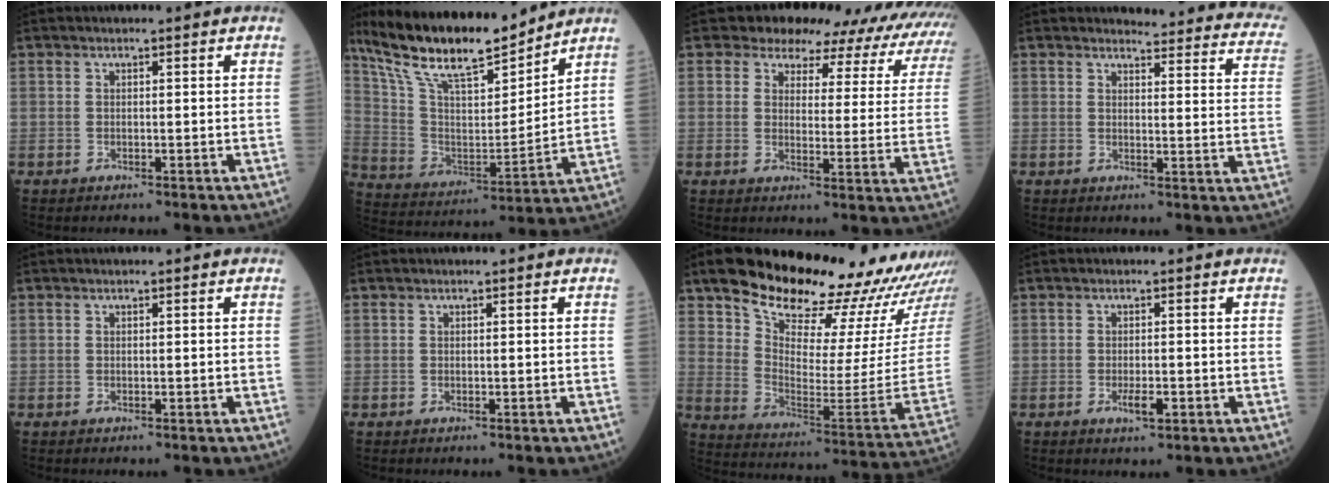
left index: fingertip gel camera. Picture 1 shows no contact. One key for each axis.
{"total": 18.9, "fx": 15.6, "fy": 3.5, "fz": 10.0, "tx": -0.186, "ty": 0.006, "tz": 0.288}
{"total": 18.8, "fx": 17.2, "fy": 6.7, "fz": 3.8, "tx": -0.019, "ty": -0.051, "tz": 0.155}
{"total": 18.7, "fx": 18.1, "fy": 2.9, "fz": 3.7, "tx": -0.012, "ty": -0.092, "tz": 0.169}
{"total": 0.0}
{"total": 0.0}
{"total": 28.1, "fx": 24.0, "fy": 4.2, "fz": 14.0, "tx": -0.213, "ty": -0.051, "tz": 0.320}
{"total": 2.4, "fx": -0.9, "fy": 0.7, "fz": 2.1, "tx": -0.039, "ty": -0.002, "tz": -0.011}